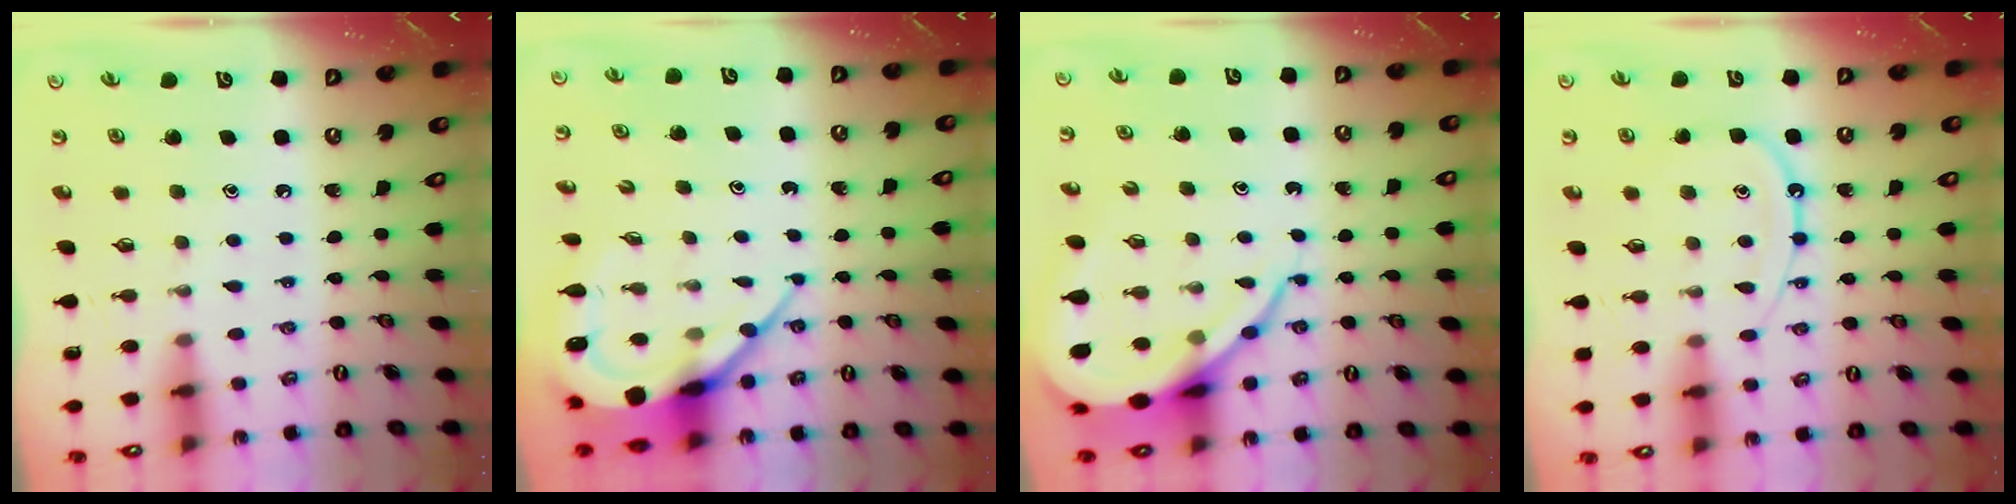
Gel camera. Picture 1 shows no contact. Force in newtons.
{"total": 10.5, "press": 10.5, "slide": 0.9}
{"total": 12.6, "press": 12.5, "slide": 1.2}
{"total": 10.7, "press": 10.7, "slide": 1.0}